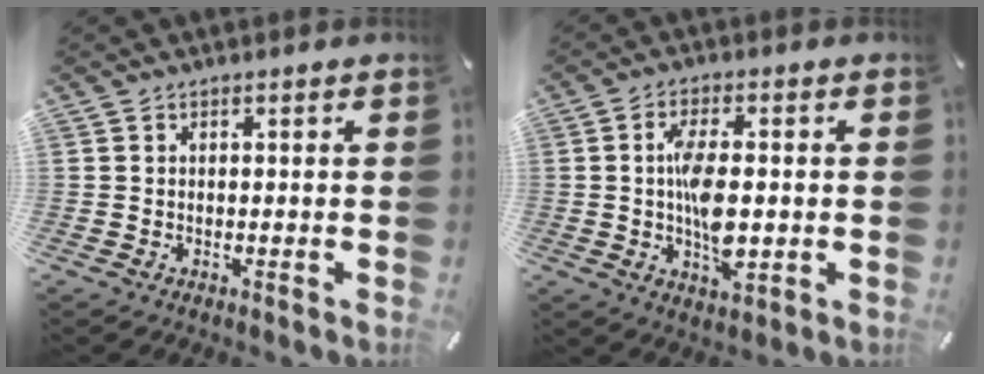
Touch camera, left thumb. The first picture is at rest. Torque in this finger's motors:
{"motor_torque": [1.30, 2.81, 0.93, -0.49, 0.13]}